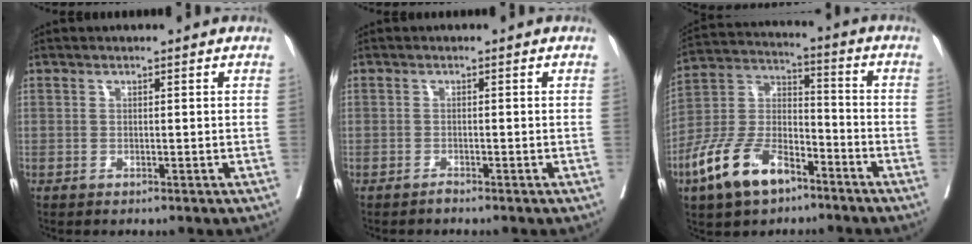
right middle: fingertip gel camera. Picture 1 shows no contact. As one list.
[{"total": 0.6, "force": [-0.6, -0.1, 0.1], "torque": [-0.004, -0.001, -0.011]}, {"total": 13.6, "force": [-8.3, 6.2, 8.8], "torque": [-0.188, 0.002, -0.163]}]